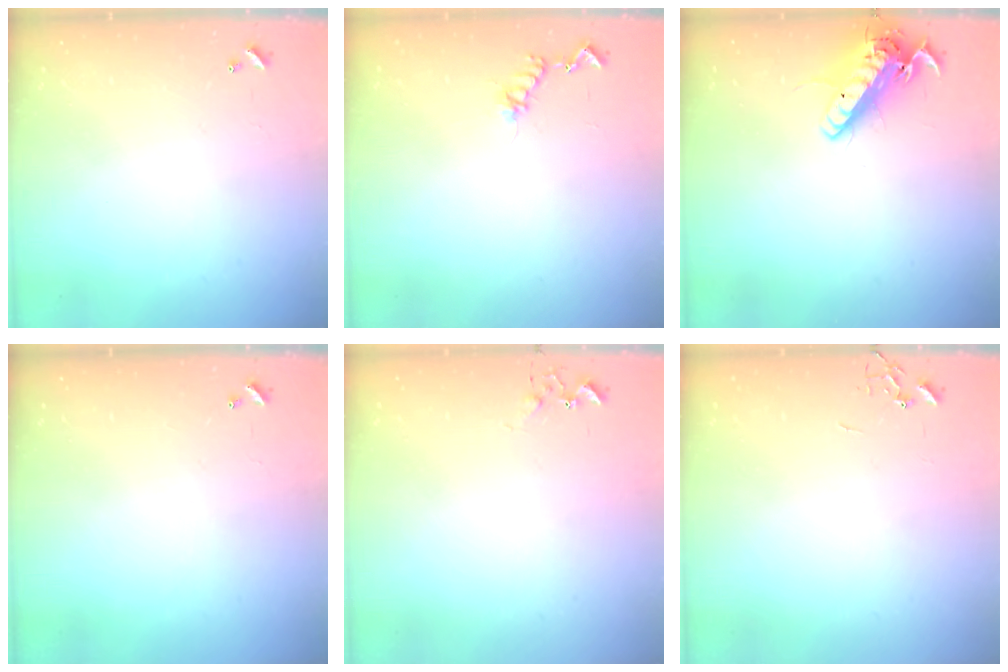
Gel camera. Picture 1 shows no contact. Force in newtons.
{"total": 8.7, "press": 8.6, "slide": 0.7}
{"total": 15.7, "press": 15.3, "slide": 3.3}
{"total": 0.0}
{"total": 5.2, "press": 5.2, "slide": 0.6}
{"total": 0.0}